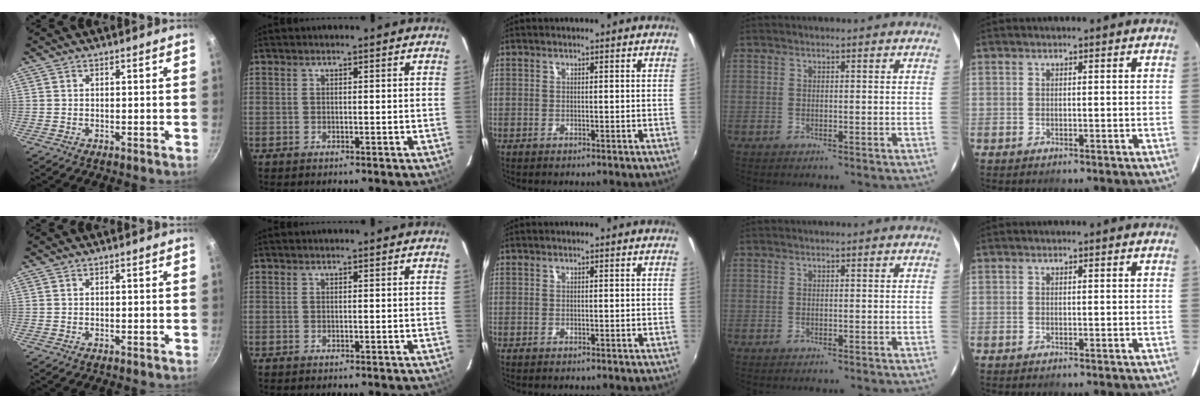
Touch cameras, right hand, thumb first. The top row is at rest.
{}